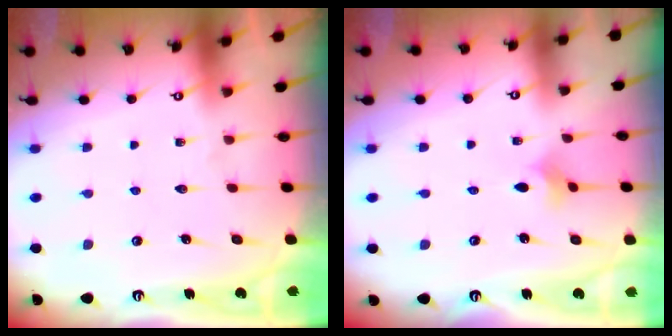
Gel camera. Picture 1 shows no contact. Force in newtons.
{"total": 2.4, "press": 2.4, "slide": 0.5}